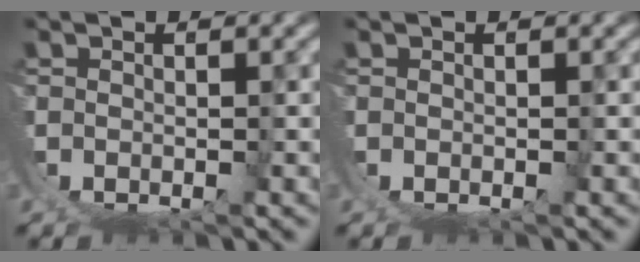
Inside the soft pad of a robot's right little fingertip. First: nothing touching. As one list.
[{"total": 0.0}]